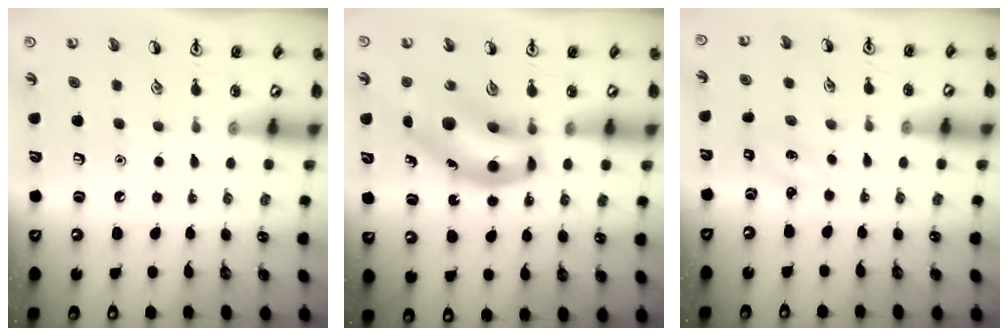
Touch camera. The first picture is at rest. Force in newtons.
{"total": 13.6, "press": 13.2, "slide": 3.6}
{"total": 1.3, "press": 1.2, "slide": 0.5}